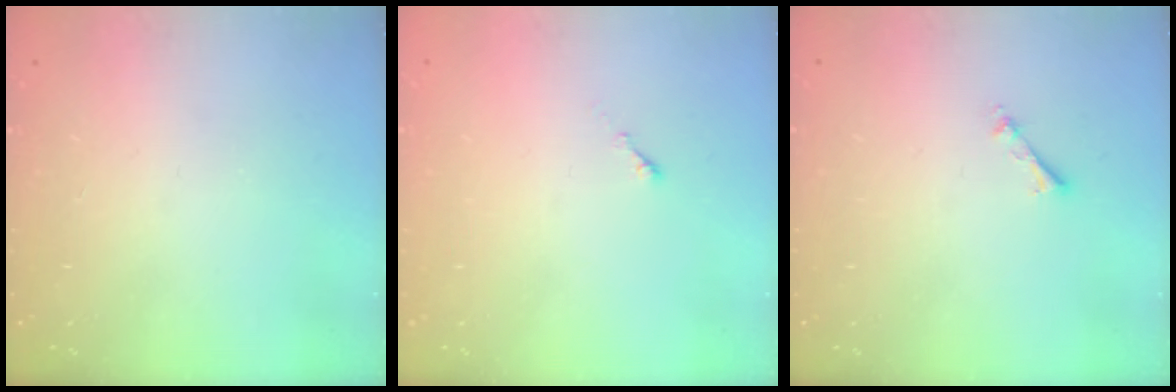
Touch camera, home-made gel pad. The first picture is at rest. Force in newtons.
{"total": 0.0}
{"total": 2.7, "press": 2.7, "slide": 0.4}